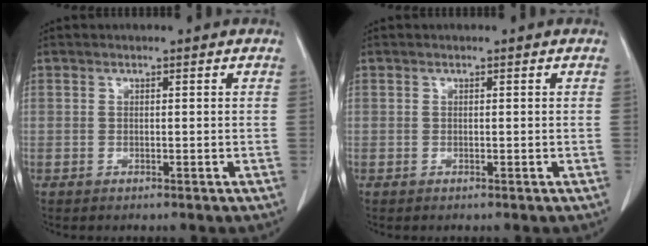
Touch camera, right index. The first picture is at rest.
{"total": 0.0}